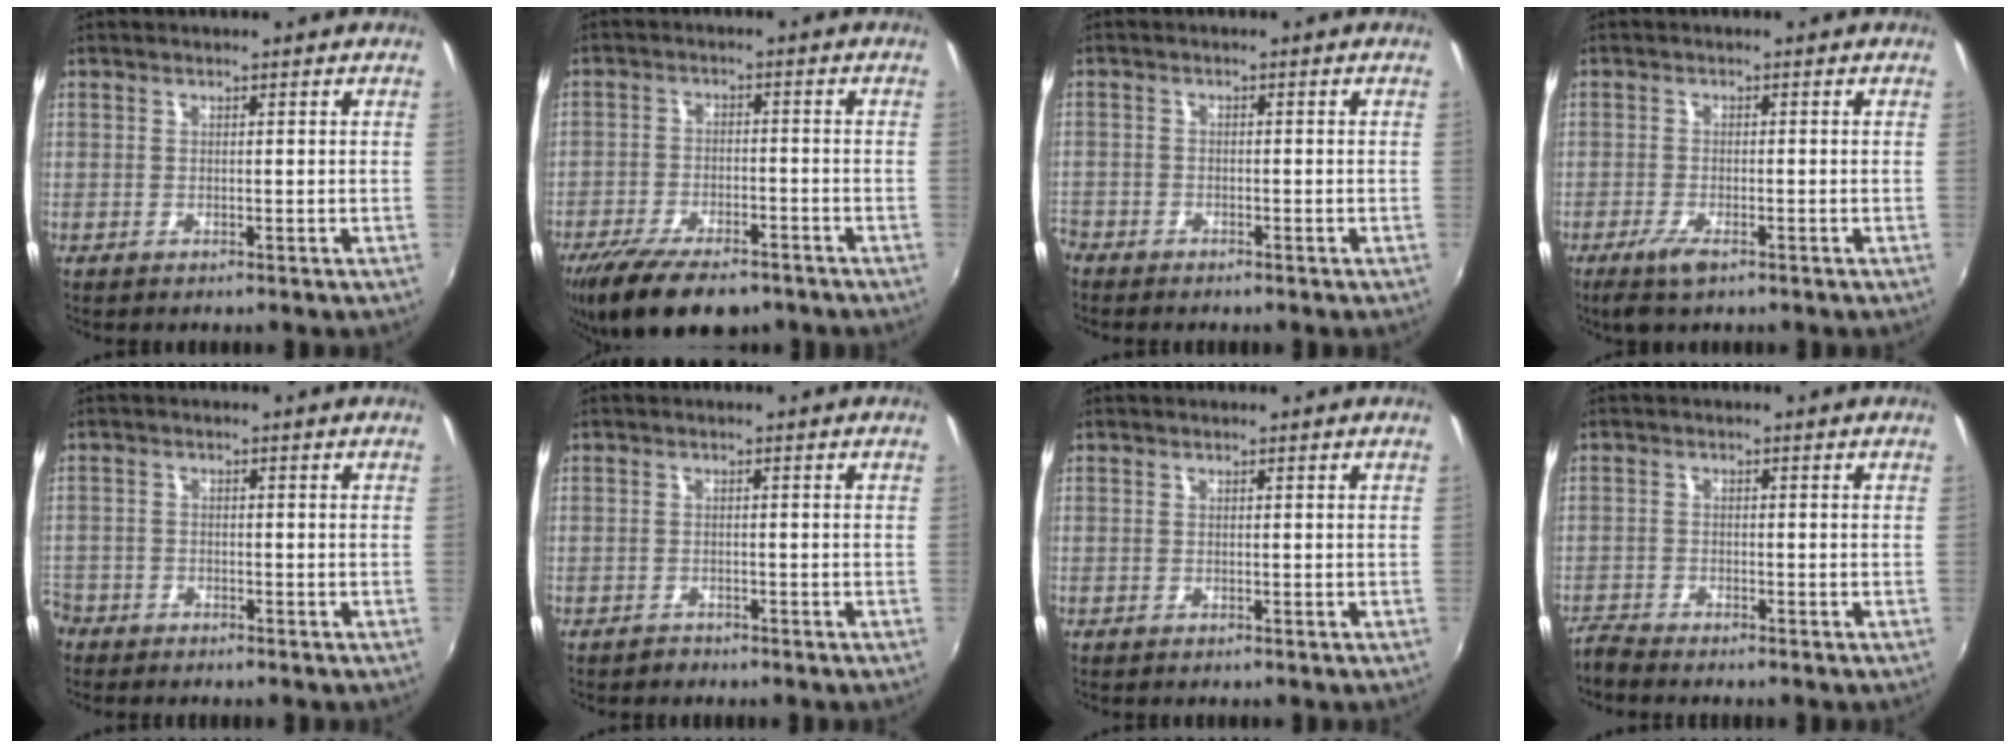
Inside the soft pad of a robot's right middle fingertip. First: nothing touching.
{"total": 14.7, "force": [-10.8, 5.6, 8.1], "torque": [-0.177, -0.033, -0.177]}
{"total": 3.4, "force": [-2.8, 1.8, 0.7], "torque": [-0.036, -0.002, -0.054]}
{"total": 4.0, "force": [-2.6, 1.2, 2.8], "torque": [-0.069, -0.010, -0.049]}
{"total": 4.7, "force": [-3.4, 3.2, 0.8], "torque": [-0.044, -0.001, -0.067]}
{"total": 1.3, "force": [-1.1, 0.6, -0.1], "torque": [-0.002, 0.002, -0.018]}
{"total": 0.0}
{"total": 2.6, "force": [-2.6, 0.0, 0.2], "torque": [-0.015, -0.012, -0.057]}